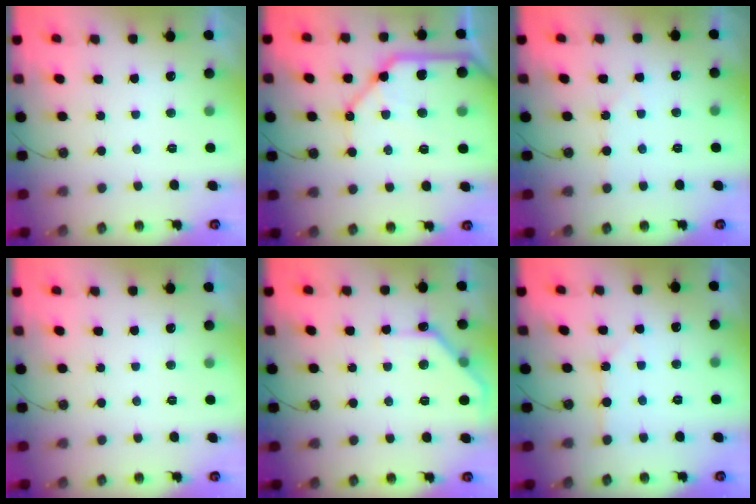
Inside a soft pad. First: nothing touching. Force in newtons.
{"total": 19.2, "press": 19.0, "slide": 2.5}
{"total": 2.8, "press": 2.7, "slide": 0.5}
{"total": 0.0}
{"total": 9.5, "press": 9.5, "slide": 0.3}
{"total": 1.3, "press": 1.3, "slide": 0.2}